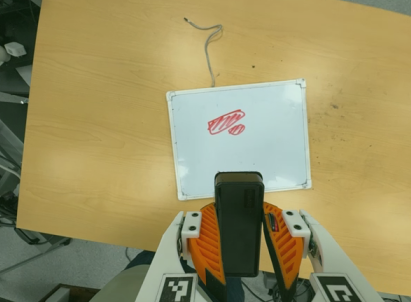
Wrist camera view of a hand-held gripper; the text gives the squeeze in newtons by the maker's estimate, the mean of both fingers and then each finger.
{"total": 9.0, "left": 7.6, "right": 10.4}